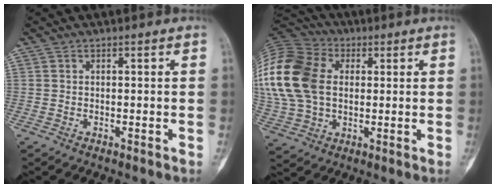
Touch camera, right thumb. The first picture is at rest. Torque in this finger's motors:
{"motor_torque": [-0.22, 1.18, 1.63, 0.18, 0.22]}